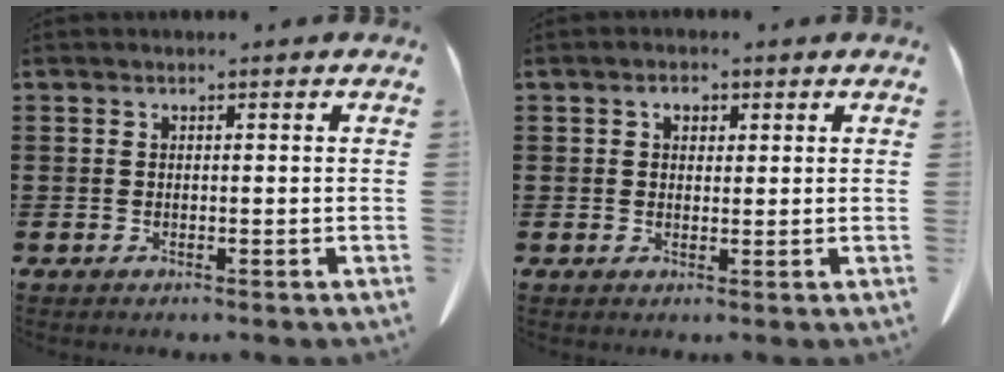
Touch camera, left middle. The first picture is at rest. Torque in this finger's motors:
{"motor_torque": [0.94, 0.89, 0.08, 0.02]}